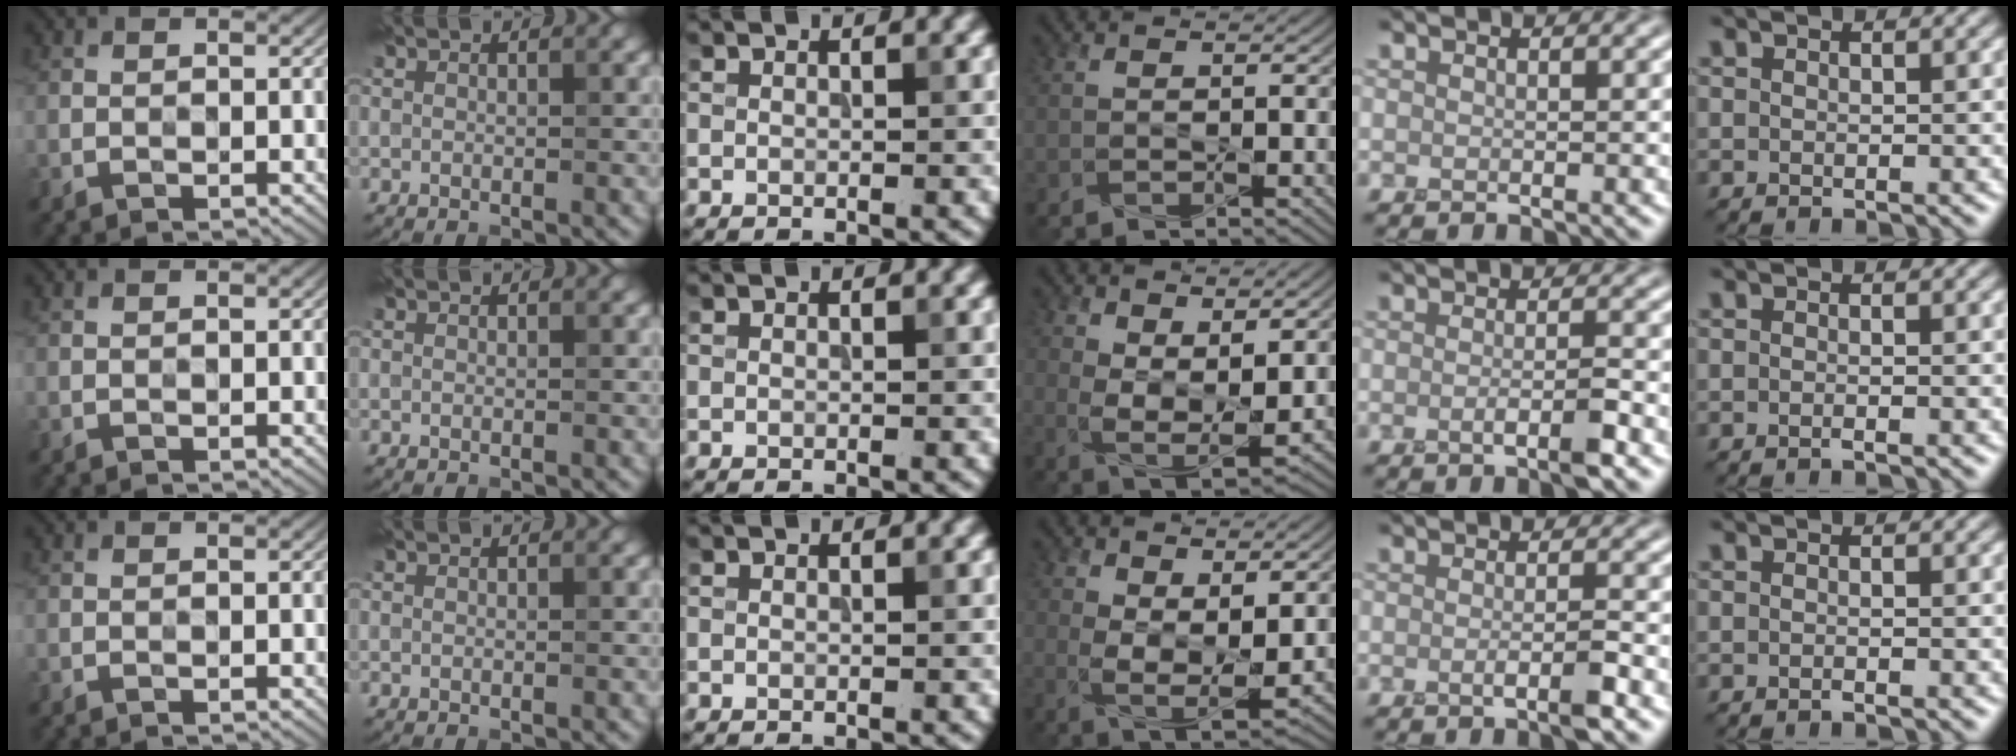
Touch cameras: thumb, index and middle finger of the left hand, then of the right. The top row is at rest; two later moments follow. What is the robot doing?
{"motion": "squeeze", "object": "air blower"}